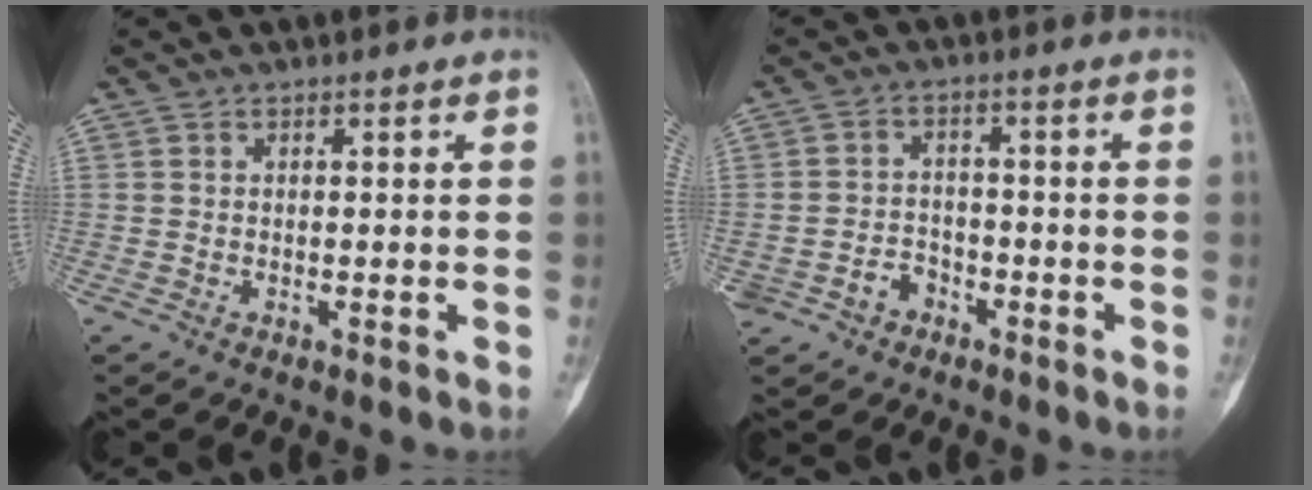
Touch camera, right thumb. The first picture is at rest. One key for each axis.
{"total": 4.9, "fx": -2.3, "fy": 4.1, "fz": 1.3, "tx": 0.003, "ty": 0.030, "tz": -0.033}